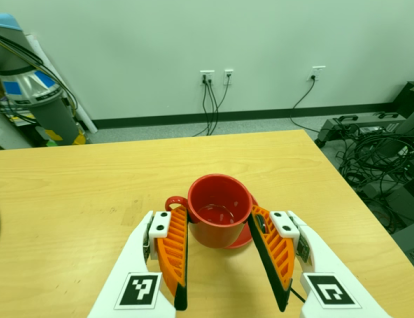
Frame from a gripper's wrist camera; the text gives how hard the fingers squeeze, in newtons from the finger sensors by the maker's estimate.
{"total": 2.9, "left": 2.6, "right": 3.2}